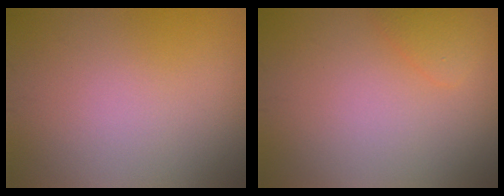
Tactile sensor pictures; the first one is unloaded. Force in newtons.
{"total": 1.2, "press": 1.2, "slide": 0.1}